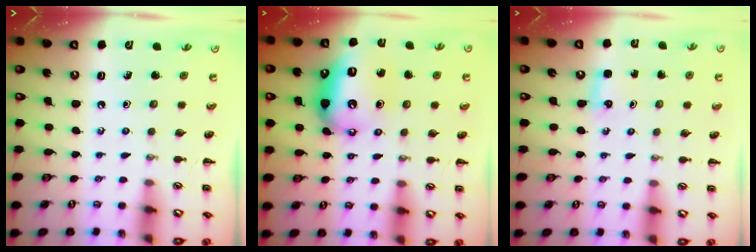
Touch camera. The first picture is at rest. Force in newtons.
{"total": 12.0, "press": 11.9, "slide": 1.4}
{"total": 2.4, "press": 2.3, "slide": 0.7}